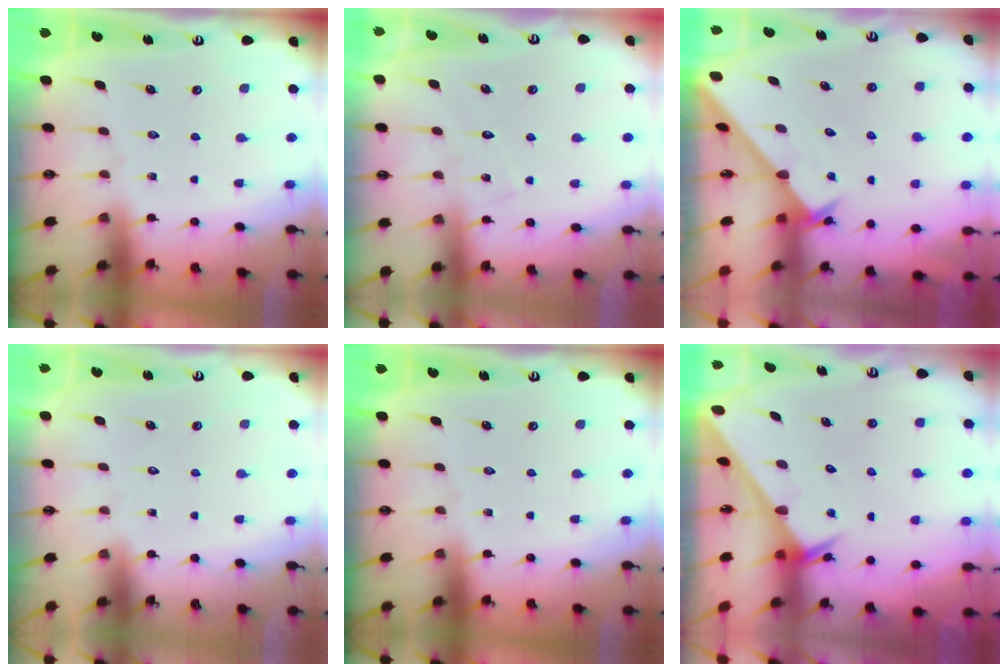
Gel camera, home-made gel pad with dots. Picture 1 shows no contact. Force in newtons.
{"total": 6.0, "press": 6.0, "slide": 0.3}
{"total": 2.6, "press": 2.6, "slide": 0.2}
{"total": 1.8, "press": 1.8, "slide": 0.1}
{"total": 0.0}
{"total": 2.5, "press": 2.5, "slide": 0.1}